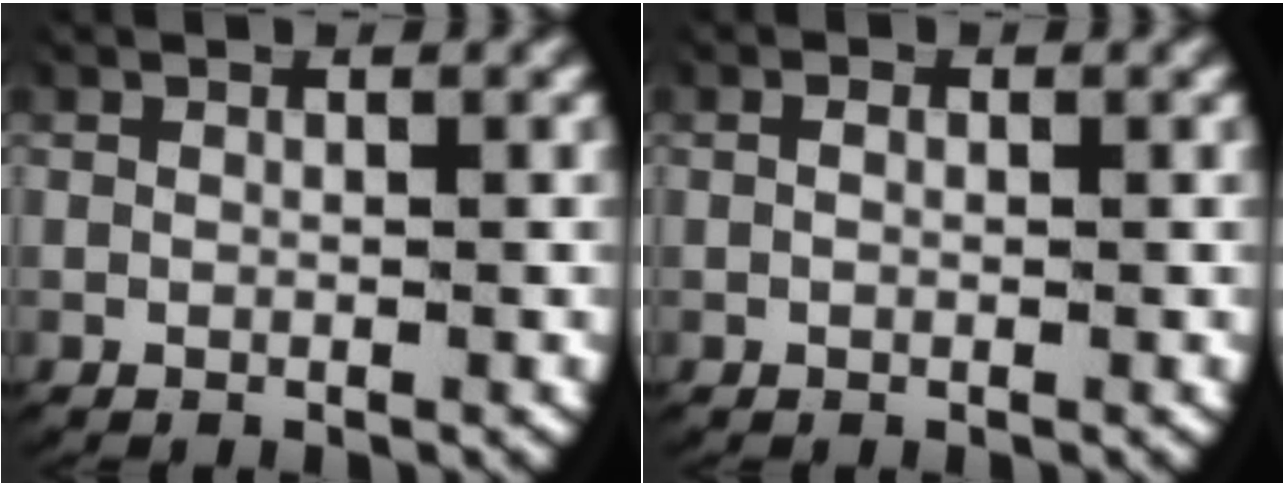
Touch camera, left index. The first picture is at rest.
{"total": 0.5, "force": [-0.1, 0.3, 0.4], "torque": [-0.010, -0.005, 0.002]}